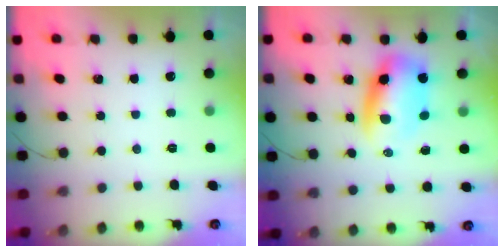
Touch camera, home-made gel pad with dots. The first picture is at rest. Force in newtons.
{"total": 8.0, "press": 7.7, "slide": 2.1}